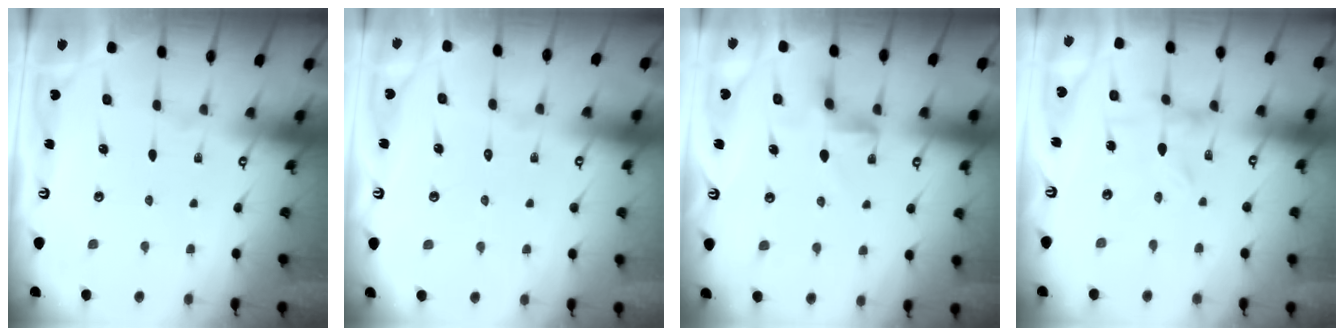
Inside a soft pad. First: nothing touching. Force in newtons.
{"total": 1.5, "press": 1.5, "slide": 0.1}
{"total": 2.9, "press": 2.8, "slide": 0.5}
{"total": 0.0}